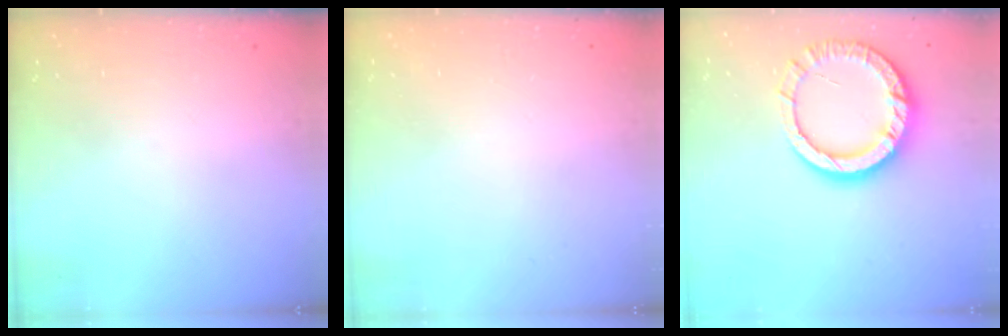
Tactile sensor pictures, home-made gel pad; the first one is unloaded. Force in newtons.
{"total": 2.7, "press": 2.7, "slide": 0.2}
{"total": 14.2, "press": 14.1, "slide": 1.4}